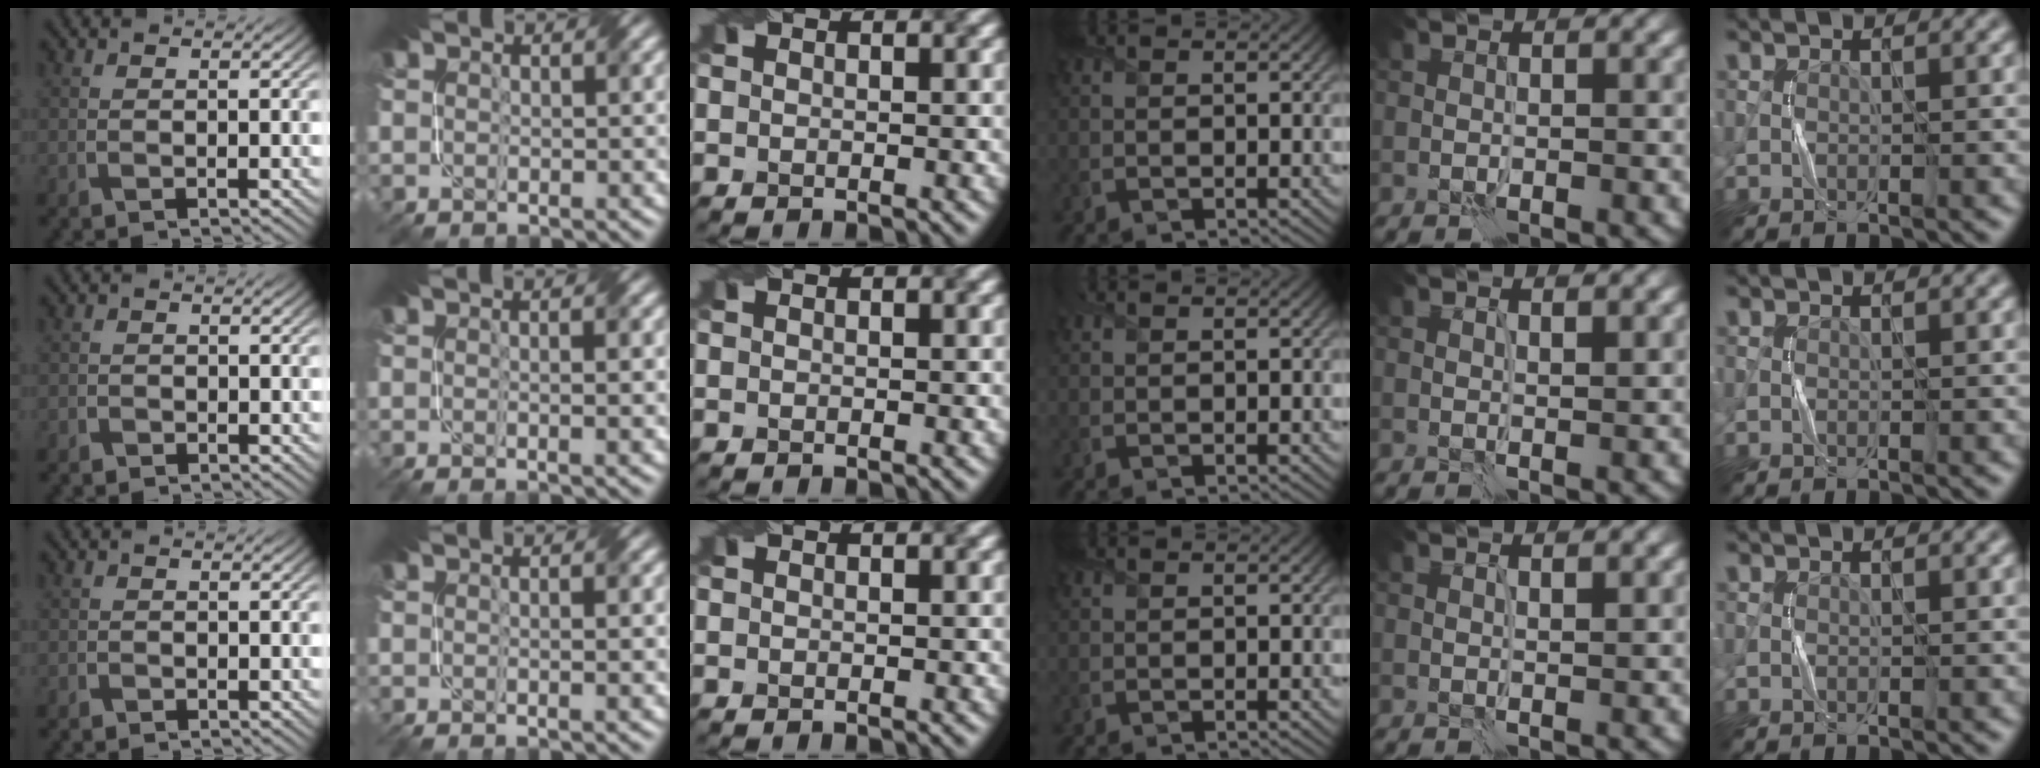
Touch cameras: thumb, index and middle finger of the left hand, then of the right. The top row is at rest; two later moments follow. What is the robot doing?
{"motion": "fold", "object": "napkin"}